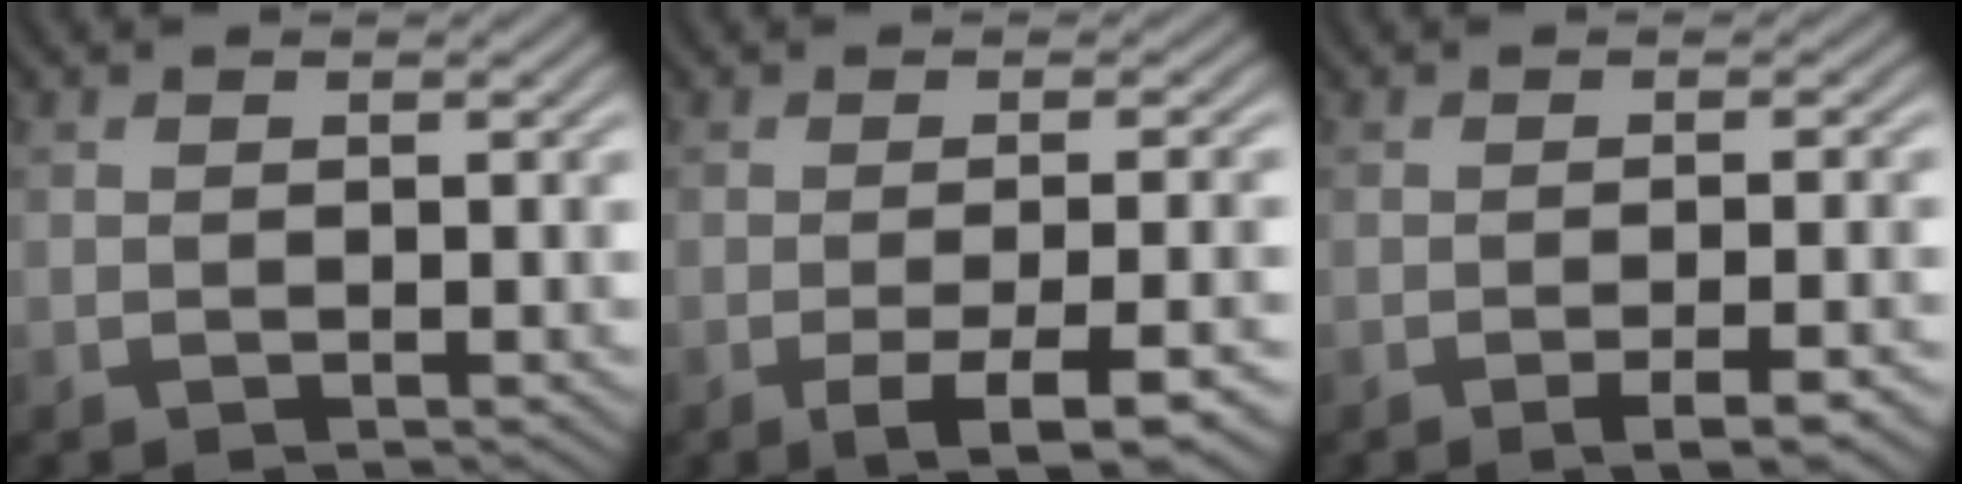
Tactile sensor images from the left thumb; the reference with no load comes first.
{"total": 6.6, "force": [-3.2, 1.3, 5.7], "torque": [-0.081, 0.005, -0.043]}
{"total": 4.2, "force": [-2.3, 0.6, 3.4], "torque": [-0.045, 0.011, -0.039]}